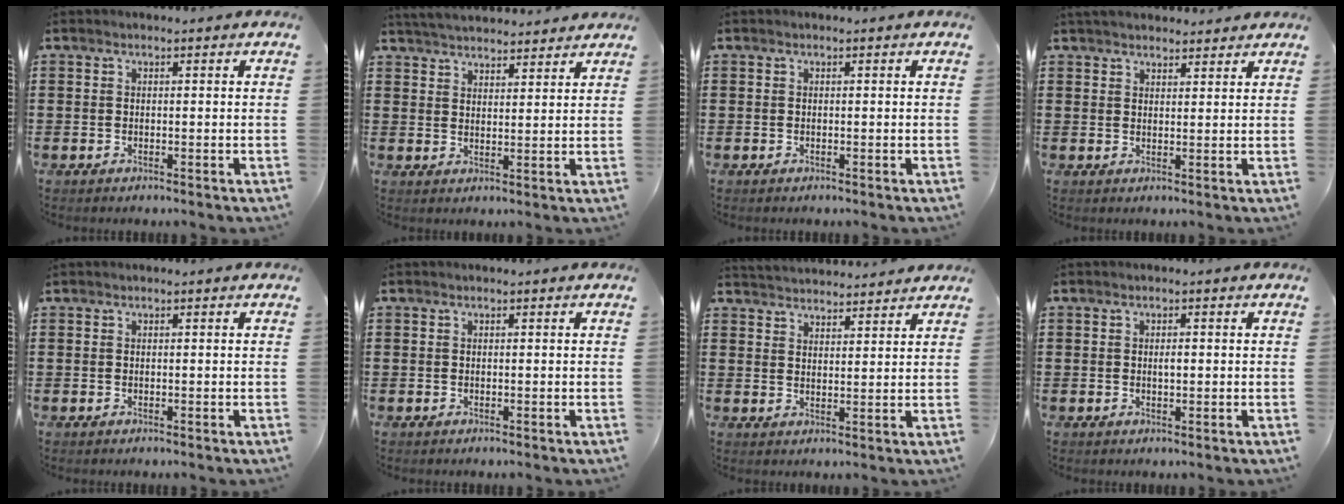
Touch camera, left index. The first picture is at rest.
{"total": 4.0, "force": [4.0, 0.1, 0.5], "torque": [-0.021, -0.012, 0.073]}
{"total": 0.0}
{"total": 2.7, "force": [2.6, 0.5, 0.4], "torque": [-0.015, 0.000, 0.051]}
{"total": 0.0}
{"total": 0.0}
{"total": 3.2, "force": [3.2, -0.1, -0.2], "torque": [-0.007, -0.012, 0.059]}
{"total": 1.1, "force": [0.1, 0.4, 1.0], "torque": [-0.020, 0.001, 0.000]}